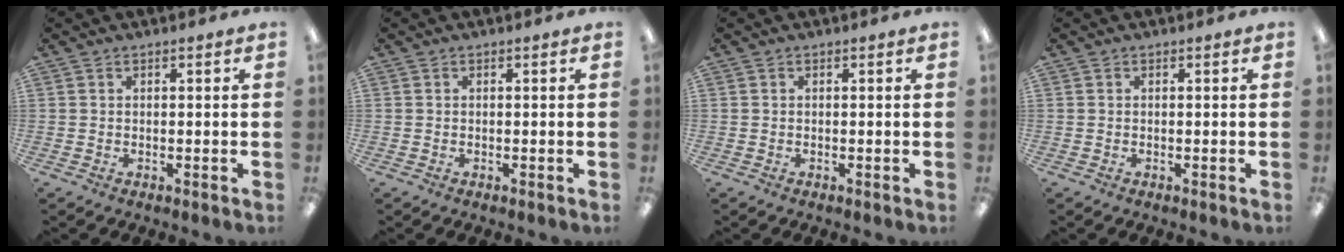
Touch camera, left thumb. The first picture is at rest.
{"total": 0.0}
{"total": 0.0}
{"total": 0.0}